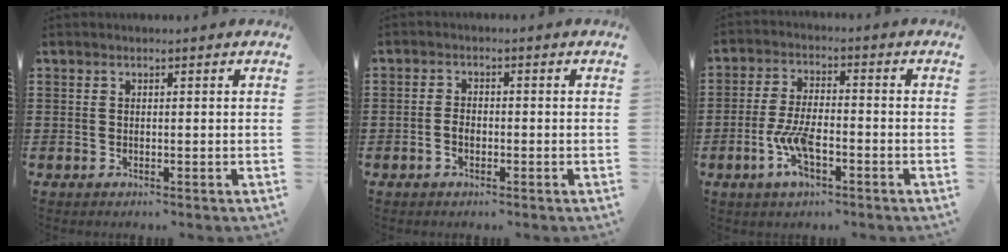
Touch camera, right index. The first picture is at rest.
{"total": 2.0, "force": [-0.9, 1.1, 1.4], "torque": [-0.036, -0.001, -0.021]}
{"total": 7.1, "force": [-2.8, 2.9, 5.9], "torque": [-0.139, -0.006, -0.056]}